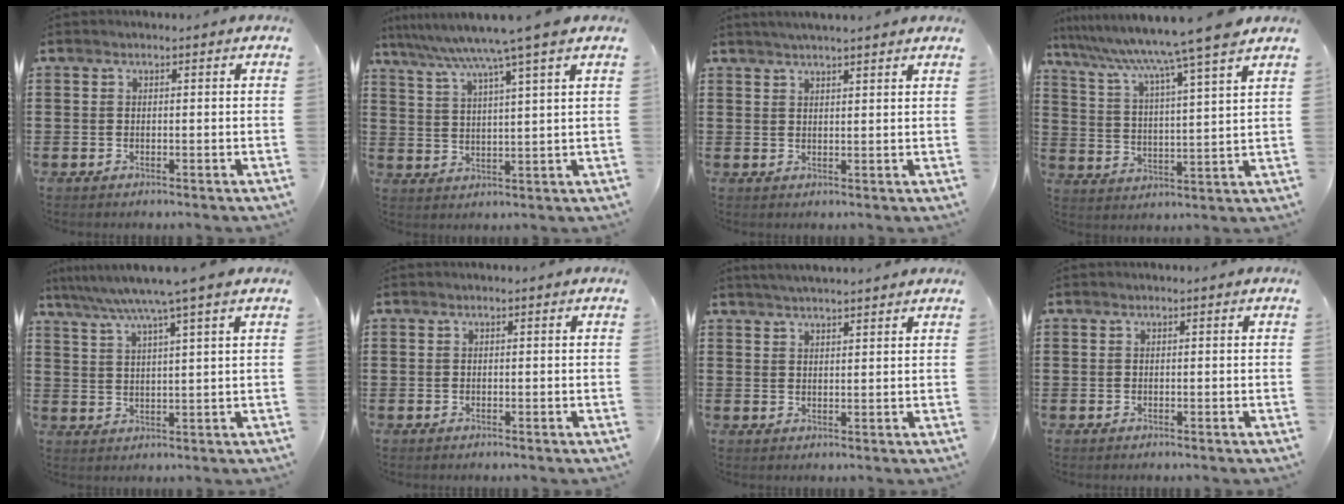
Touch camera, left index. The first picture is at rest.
{"total": 6.9, "force": [5.3, -1.4, 4.2], "torque": [-0.101, -0.030, 0.083]}
{"total": 2.1, "force": [2.0, -0.3, 0.7], "torque": [-0.018, -0.001, 0.037]}
{"total": 8.8, "force": [7.4, -1.8, 4.5], "torque": [-0.118, -0.052, 0.114]}
{"total": 6.5, "force": [5.0, -1.1, 4.0], "torque": [-0.093, -0.021, 0.082]}
{"total": 0.0}
{"total": 2.4, "force": [2.4, -0.2, 0.5], "torque": [-0.015, -0.002, 0.045]}
{"total": 0.0}